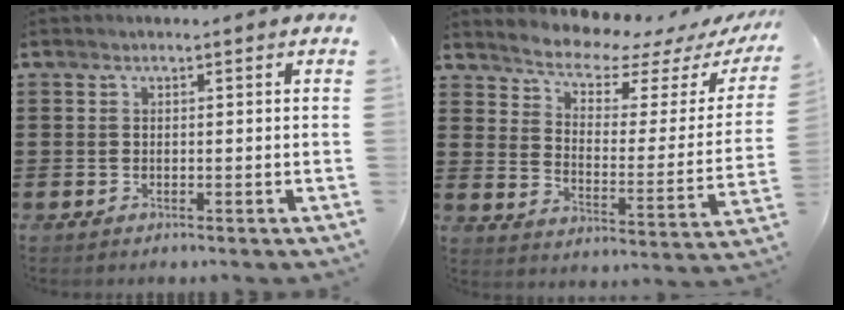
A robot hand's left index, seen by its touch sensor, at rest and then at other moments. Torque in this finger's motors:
{"motor_torque": [1.09, -1.05, 0.22, 0.02]}